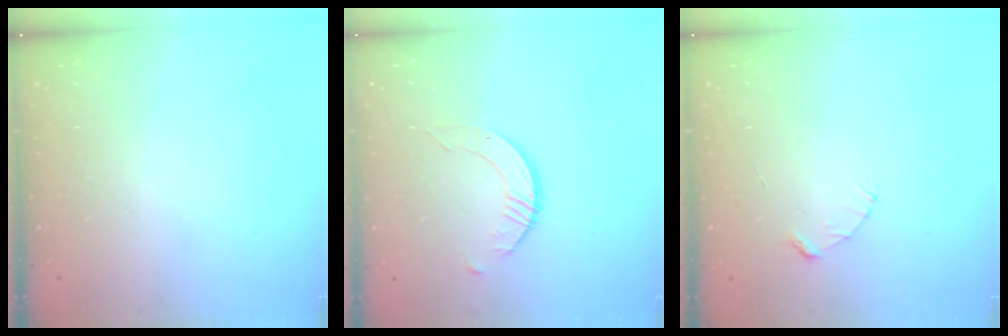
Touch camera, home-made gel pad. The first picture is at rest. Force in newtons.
{"total": 3.1, "press": 3.1, "slide": 0.3}
{"total": 2.7, "press": 2.7, "slide": 0.3}